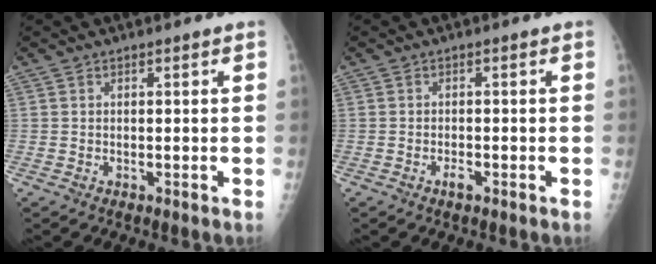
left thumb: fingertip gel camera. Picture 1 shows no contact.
{"total": 1.4, "force": [-0.9, 0.6, 1.0], "torque": [-0.018, 0.003, -0.015]}